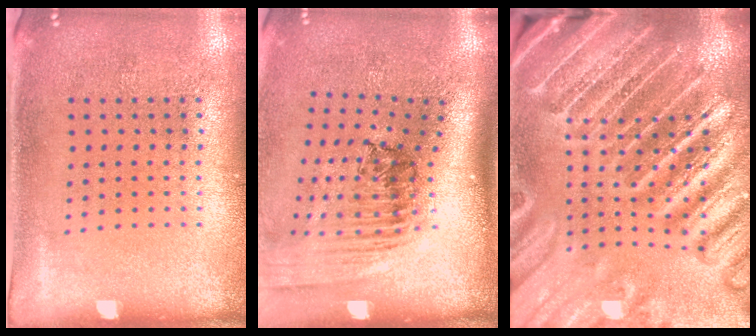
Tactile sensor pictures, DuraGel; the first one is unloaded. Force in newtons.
{"total": 2.5, "press": 1.8, "slide": 1.7}
{"total": 5.7, "press": 5.0, "slide": 2.8}